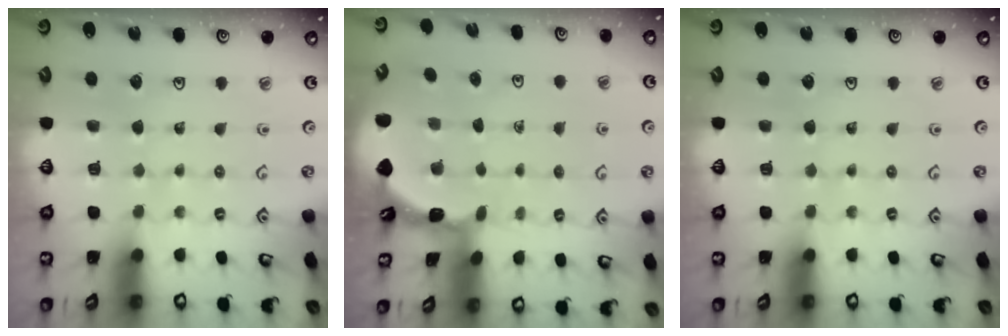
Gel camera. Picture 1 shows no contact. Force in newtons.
{"total": 1.7, "press": 1.7, "slide": 0.1}
{"total": 0.0}